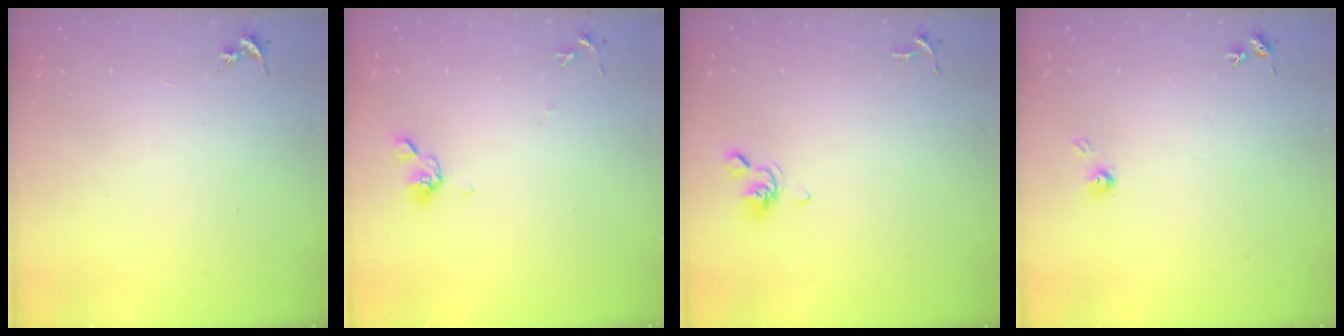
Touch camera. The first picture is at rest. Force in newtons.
{"total": 7.1, "press": 6.8, "slide": 1.8}
{"total": 6.2, "press": 6.0, "slide": 1.5}
{"total": 3.8, "press": 3.7, "slide": 0.2}